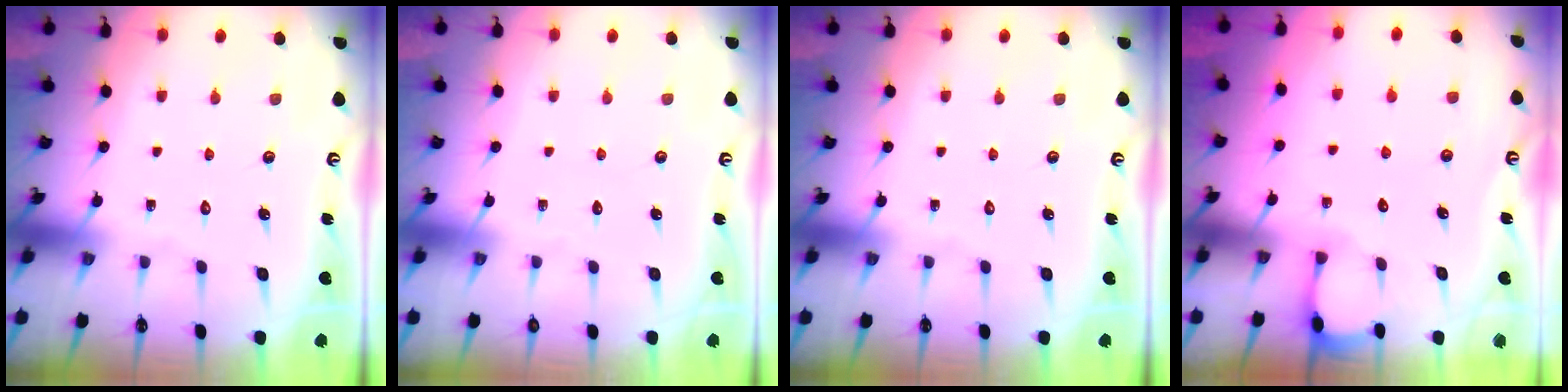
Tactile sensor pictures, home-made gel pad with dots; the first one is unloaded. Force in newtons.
{"total": 0.0}
{"total": 0.0}
{"total": 2.3, "press": 2.3, "slide": 0.3}